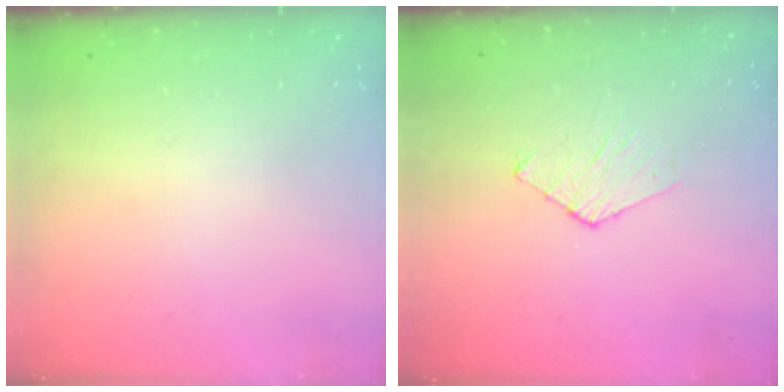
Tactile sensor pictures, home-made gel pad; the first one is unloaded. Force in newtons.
{"total": 3.5, "press": 3.5, "slide": 0.4}